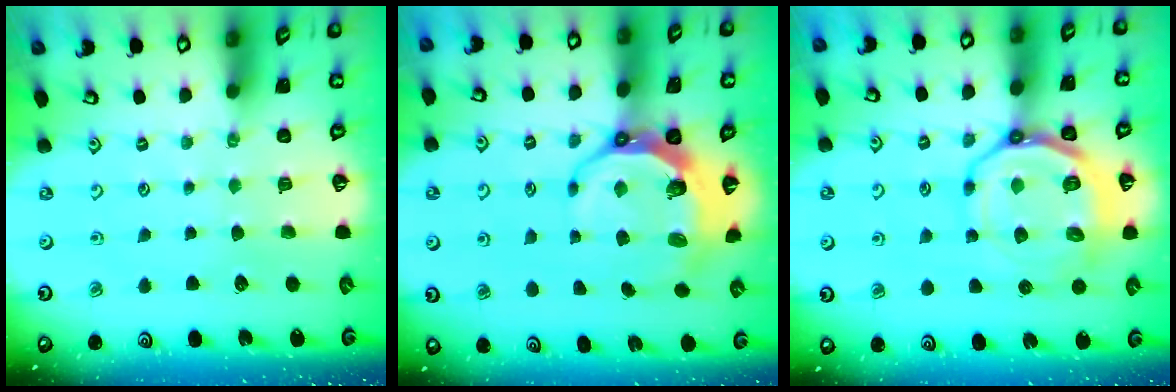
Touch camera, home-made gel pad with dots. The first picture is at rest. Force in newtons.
{"total": 8.4, "press": 7.3, "slide": 4.2}
{"total": 14.3, "press": 14.1, "slide": 2.7}